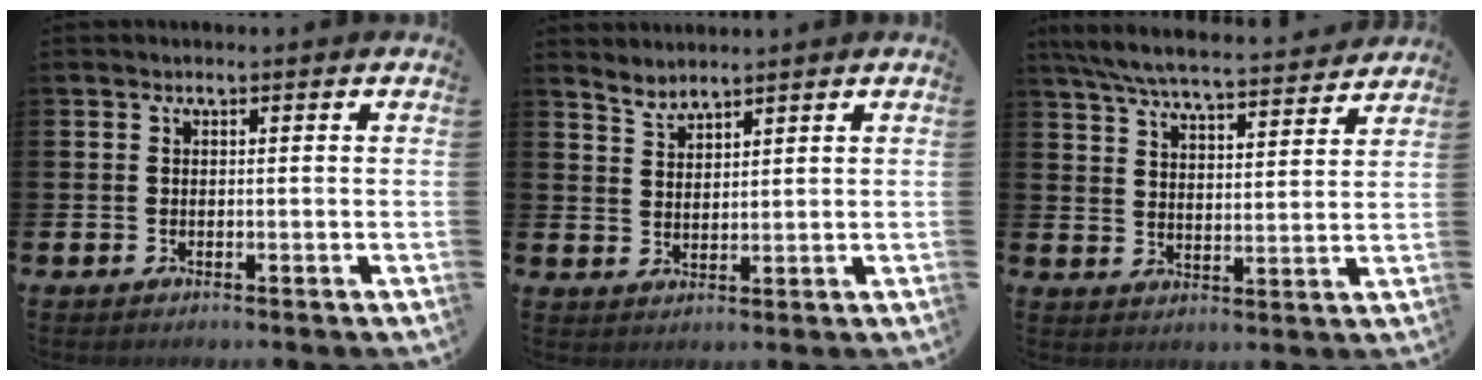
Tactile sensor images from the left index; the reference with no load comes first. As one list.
[{"total": 2.6, "force": [2.6, 0.1, -0.2], "torque": [-0.011, -0.011, 0.050]}, {"total": 6.9, "force": [6.5, 0.5, 2.2], "torque": [-0.071, -0.042, 0.115]}]